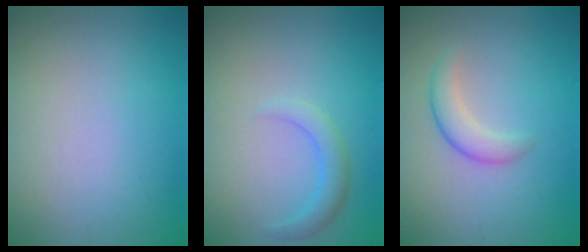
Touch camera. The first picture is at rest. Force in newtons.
{"total": 2.0, "press": 2.0, "slide": 0.1}
{"total": 2.3, "press": 2.3, "slide": 0.1}